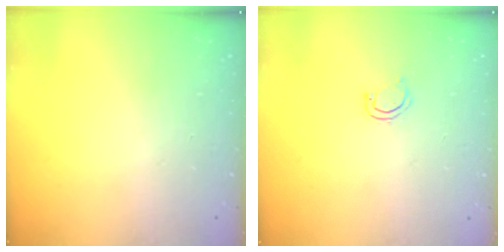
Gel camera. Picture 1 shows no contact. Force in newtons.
{"total": 4.3, "press": 4.3, "slide": 0.4}